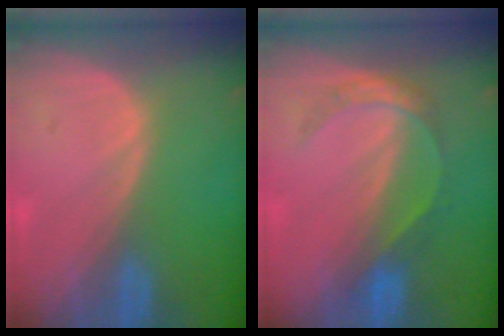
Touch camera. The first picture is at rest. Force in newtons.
{"total": 4.4, "press": 4.4, "slide": 0.5}